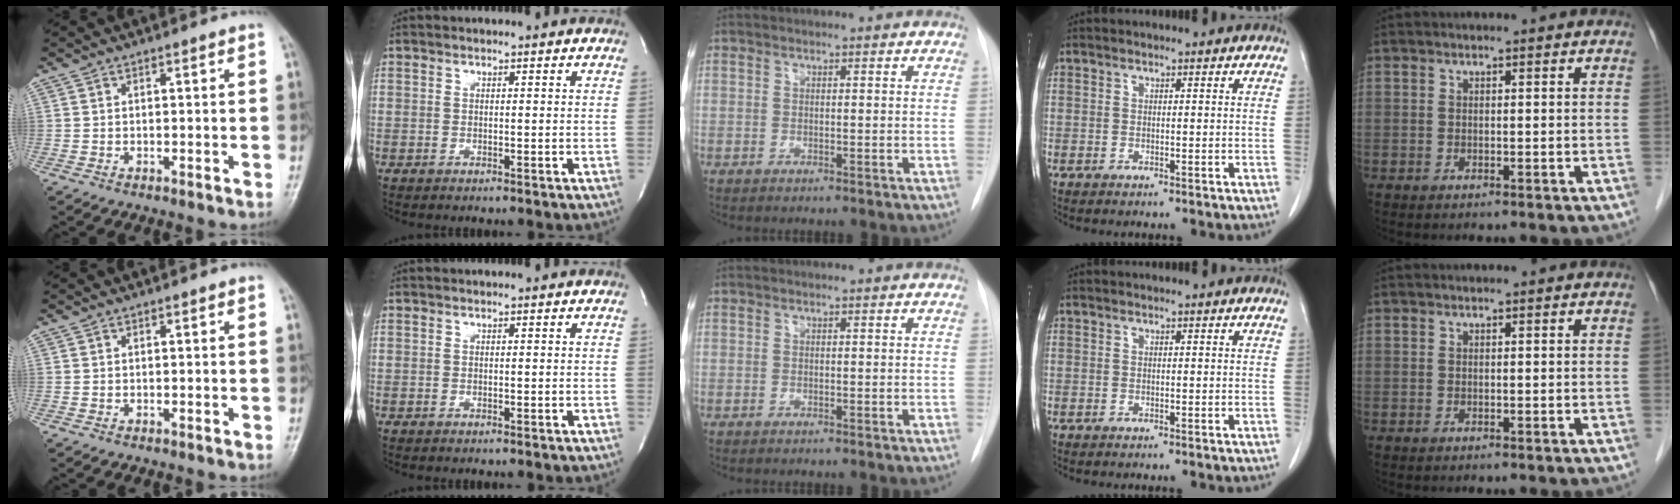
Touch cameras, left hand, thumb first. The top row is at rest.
{}